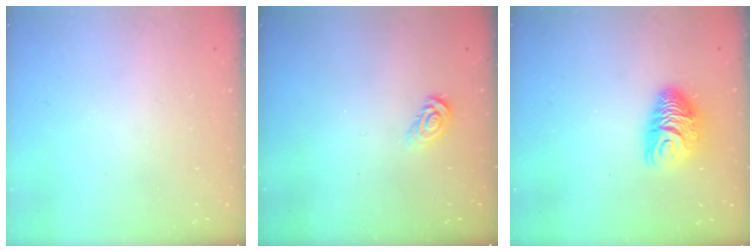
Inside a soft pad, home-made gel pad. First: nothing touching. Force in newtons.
{"total": 3.6, "press": 3.5, "slide": 0.3}
{"total": 9.4, "press": 9.4, "slide": 0.7}